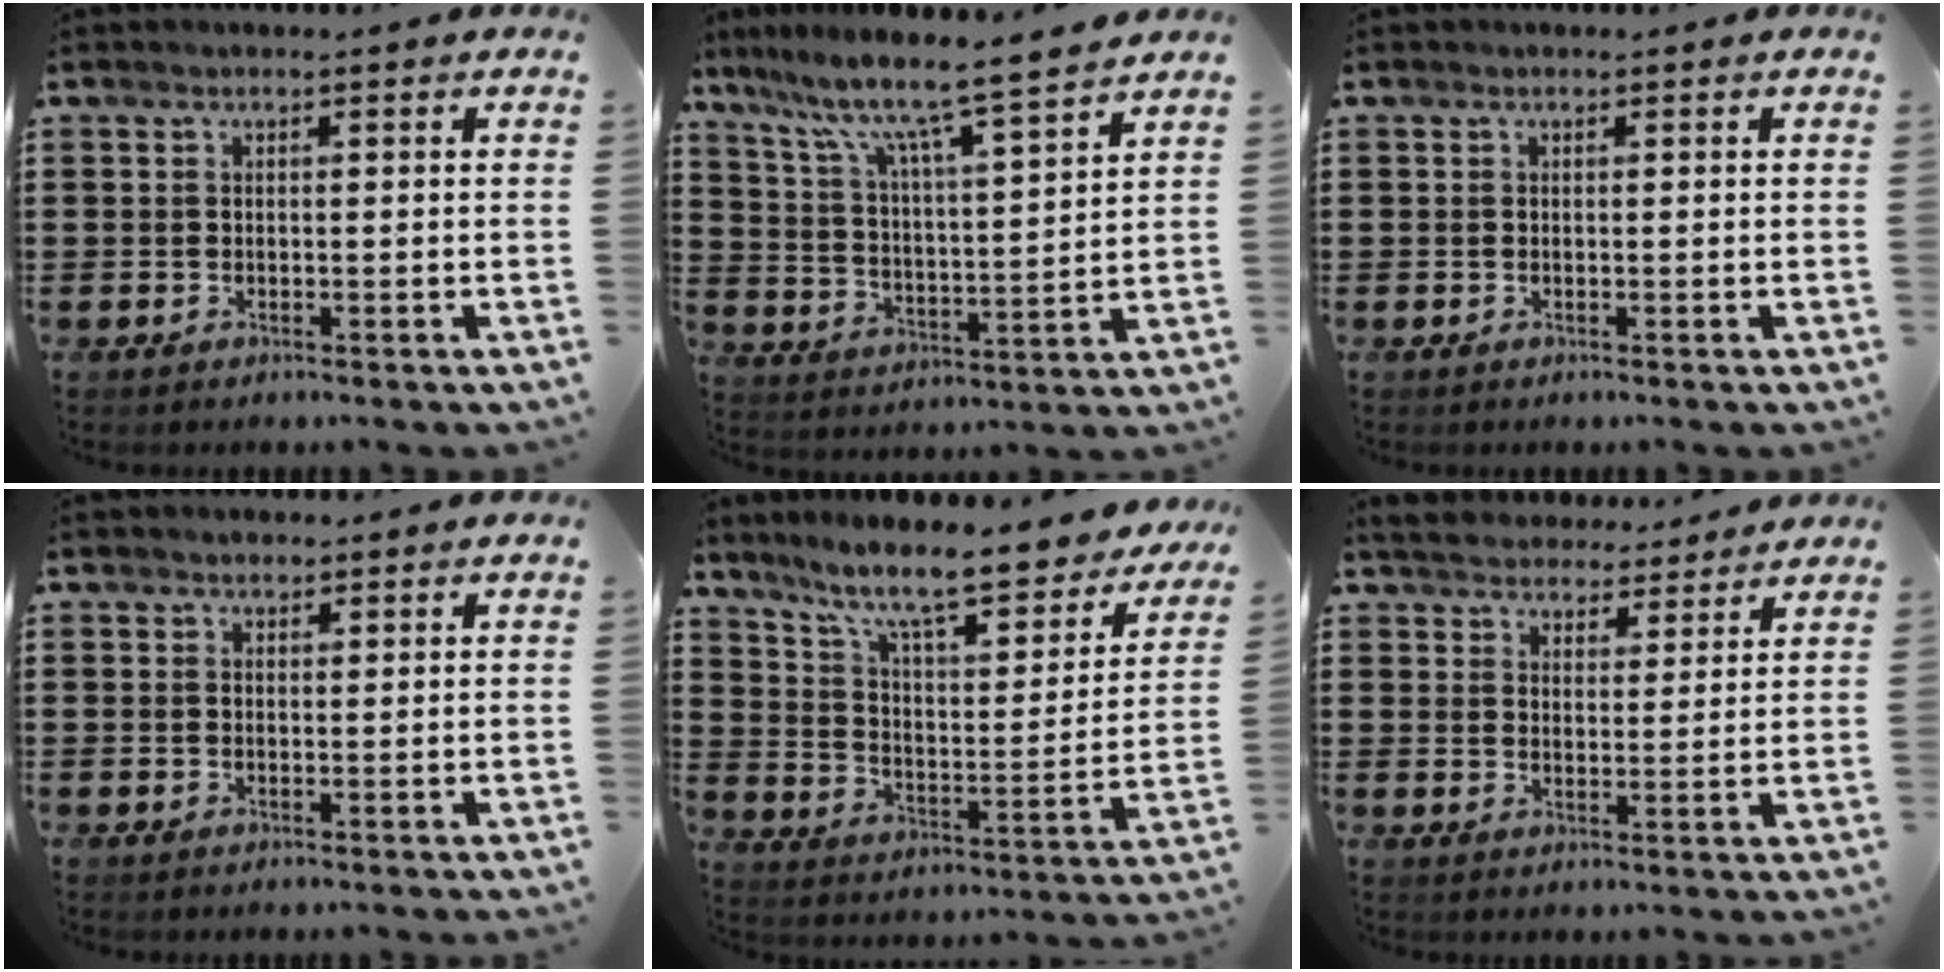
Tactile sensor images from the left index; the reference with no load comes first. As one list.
[{"total": 7.0, "force": [6.0, -0.3, 3.6], "torque": [-0.095, -0.042, 0.094]}, {"total": 0.0}, {"total": 0.8, "force": [0.7, 0.4, 0.1], "torque": [-0.003, 0.004, 0.013]}, {"total": 10.1, "force": [8.6, 0.8, 5.3], "torque": [-0.127, -0.057, 0.142]}, {"total": 4.4, "force": [4.3, 1.1, 0.0], "torque": [-0.022, -0.018, 0.076]}]